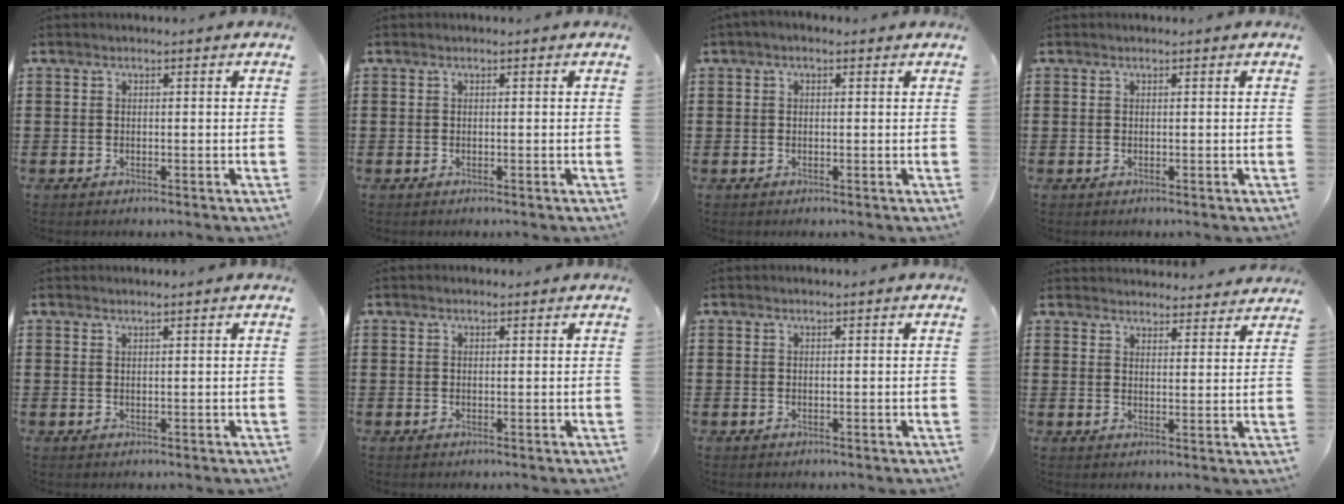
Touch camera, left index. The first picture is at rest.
{"total": 0.0}
{"total": 0.9, "force": [0.0, 0.6, 0.7], "torque": [-0.013, 0.006, -0.002]}
{"total": 0.0}
{"total": 1.0, "force": [0.9, -0.1, 0.4], "torque": [-0.008, -0.003, 0.017]}
{"total": 0.5, "force": [0.5, 0.2, 0.2], "torque": [-0.004, 0.002, 0.009]}
{"total": 0.0}
{"total": 3.6, "force": [3.6, 0.2, 0.0], "torque": [-0.002, -0.020, 0.065]}